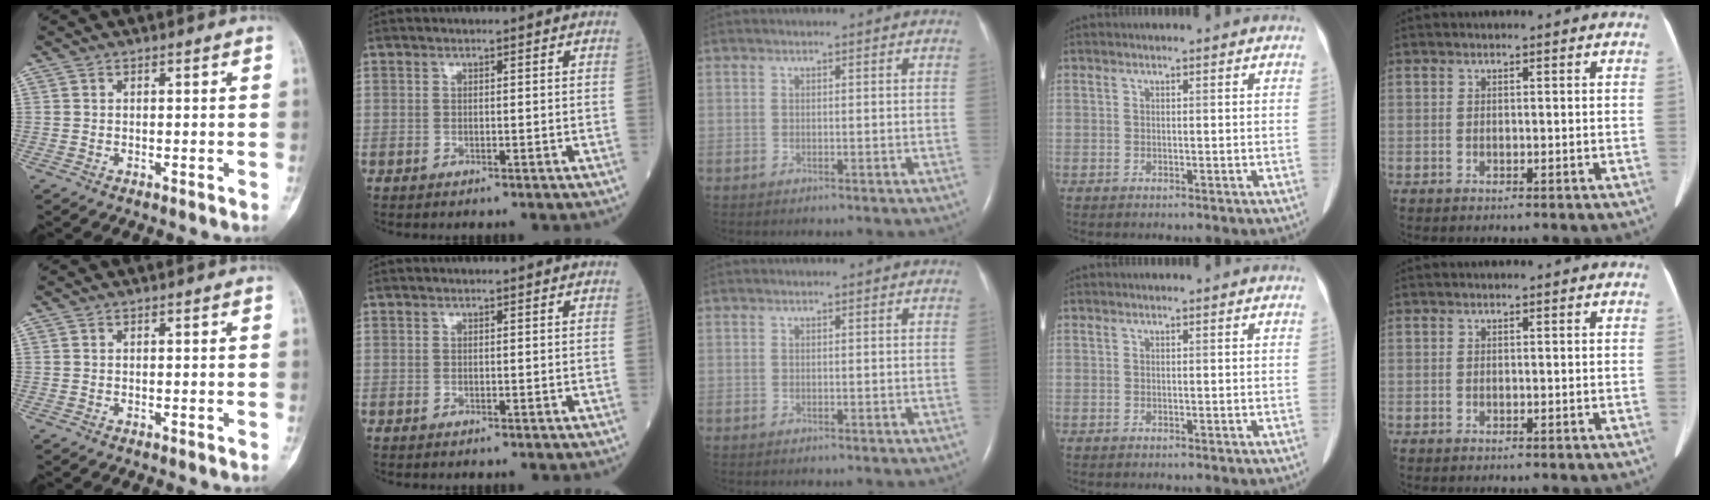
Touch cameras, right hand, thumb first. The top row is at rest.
{}